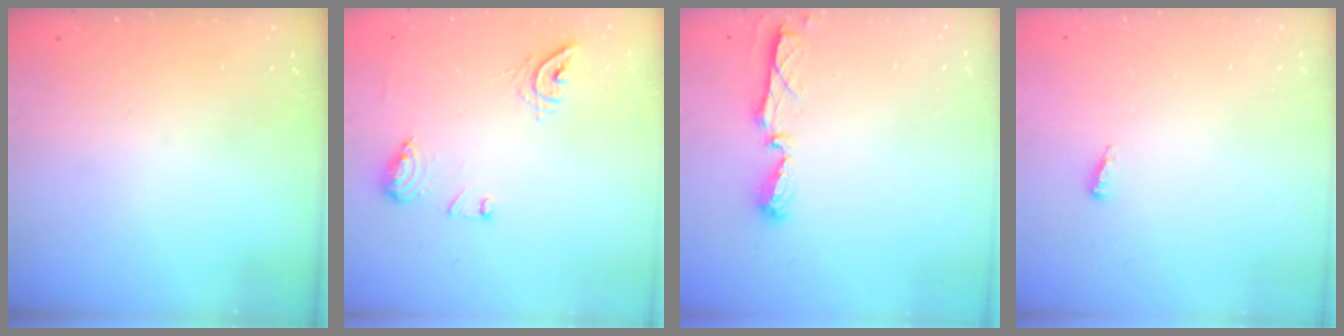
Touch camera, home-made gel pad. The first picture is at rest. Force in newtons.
{"total": 9.8, "press": 9.8, "slide": 0.6}
{"total": 5.6, "press": 5.5, "slide": 0.6}
{"total": 7.7, "press": 4.9, "slide": 5.9}